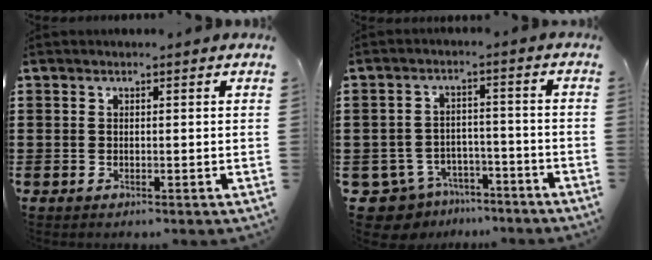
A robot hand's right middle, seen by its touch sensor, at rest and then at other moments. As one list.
[{"total": 5.7, "force": [-5.3, 1.9, 0.7], "torque": [-0.044, 0.008, -0.116]}]